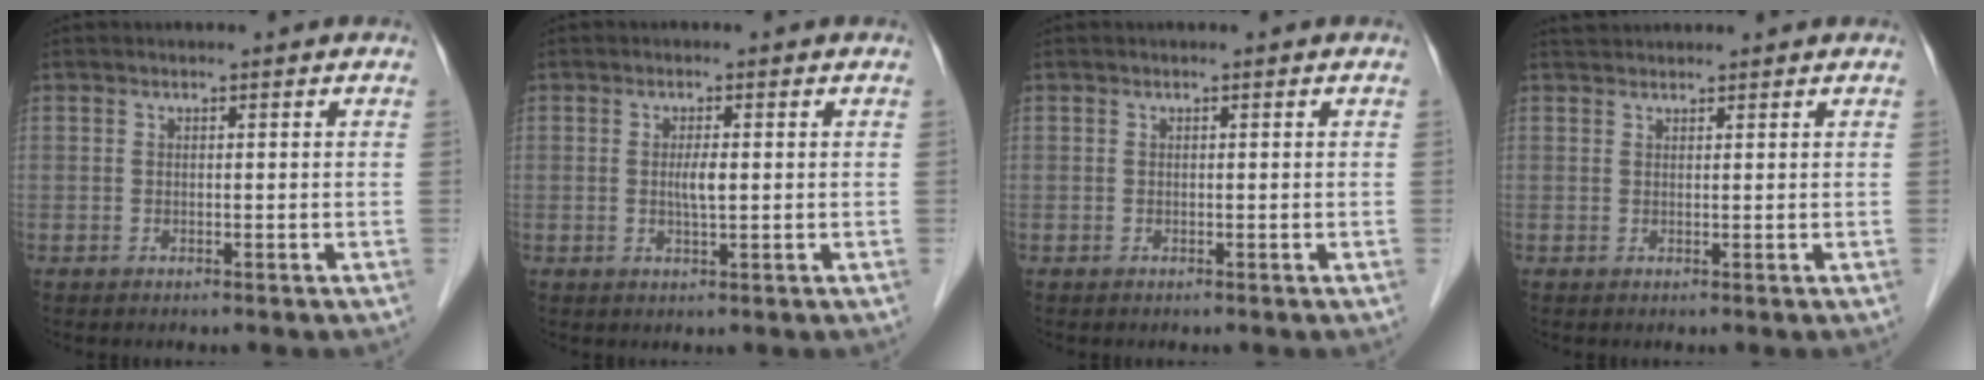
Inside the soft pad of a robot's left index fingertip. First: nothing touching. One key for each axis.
{"total": 2.2, "fx": 0.0, "fy": 0.3, "fz": 2.2, "tx": -0.044, "ty": -0.004, "tz": 0.001}
{"total": 0.0}
{"total": 2.2, "fx": 2.2, "fy": 0.3, "fz": 0.3, "tx": -0.008, "ty": 0.025, "tz": 0.041}